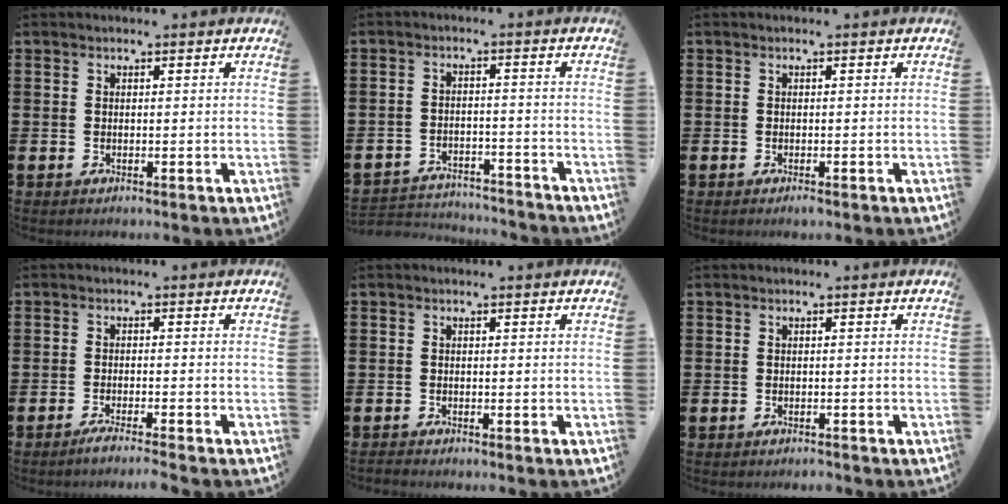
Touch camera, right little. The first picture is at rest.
{"total": 3.2, "force": [-3.2, 0.5, 0.0], "torque": [-0.007, 0.005, -0.069]}
{"total": 0.5, "force": [-0.2, 0.1, 0.5], "torque": [-0.010, -0.002, -0.004]}
{"total": 2.0, "force": [-1.6, -0.2, 1.2], "torque": [-0.018, 0.001, -0.030]}
{"total": 0.5, "force": [-0.5, 0.0, 0.0], "torque": [0.000, -0.002, -0.011]}
{"total": 0.6, "force": [-0.6, 0.1, 0.1], "torque": [-0.004, -0.003, -0.012]}